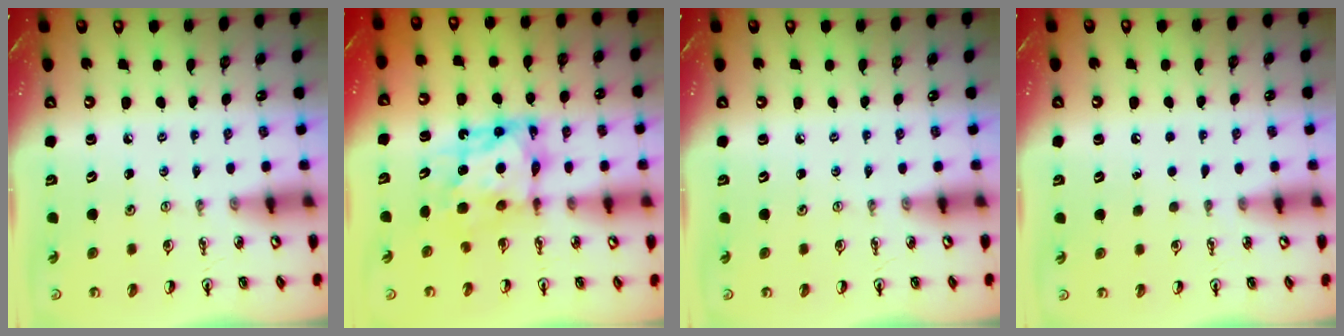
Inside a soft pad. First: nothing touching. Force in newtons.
{"total": 8.9, "press": 8.8, "slide": 0.9}
{"total": 0.0}
{"total": 1.4, "press": 1.4, "slide": 0.1}